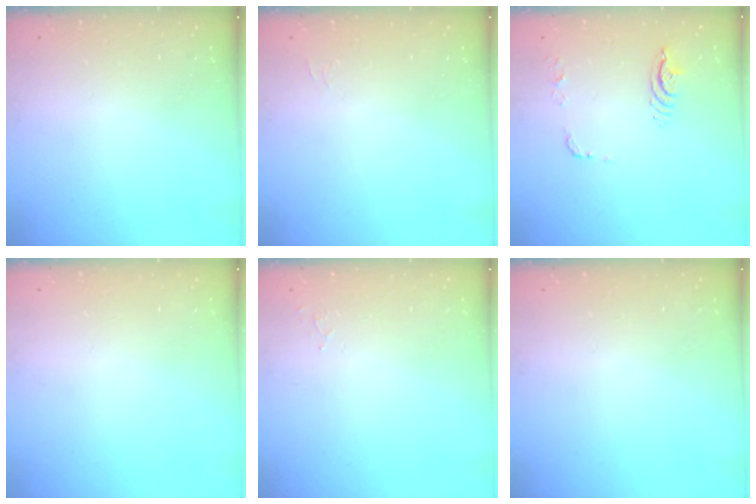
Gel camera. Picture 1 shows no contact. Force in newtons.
{"total": 4.5, "press": 4.4, "slide": 0.9}
{"total": 8.3, "press": 8.3, "slide": 0.8}
{"total": 0.0}
{"total": 5.2, "press": 5.2, "slide": 0.4}
{"total": 0.0}